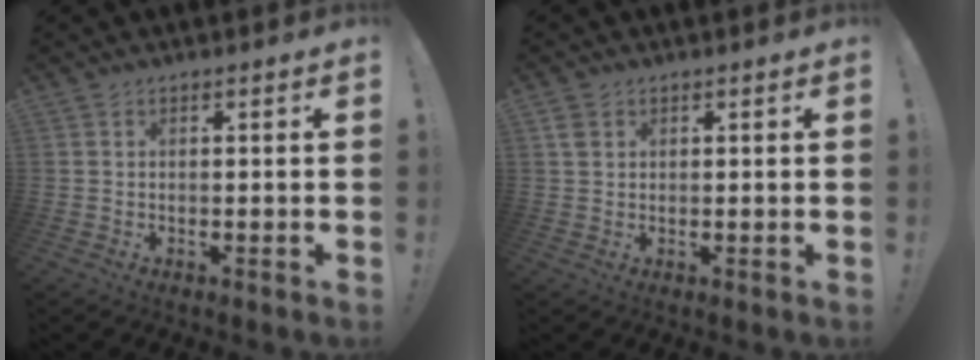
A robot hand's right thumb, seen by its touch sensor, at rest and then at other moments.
{"total": 2.6, "force": [1.1, 2.0, 1.2], "torque": [-0.023, 0.005, 0.023]}